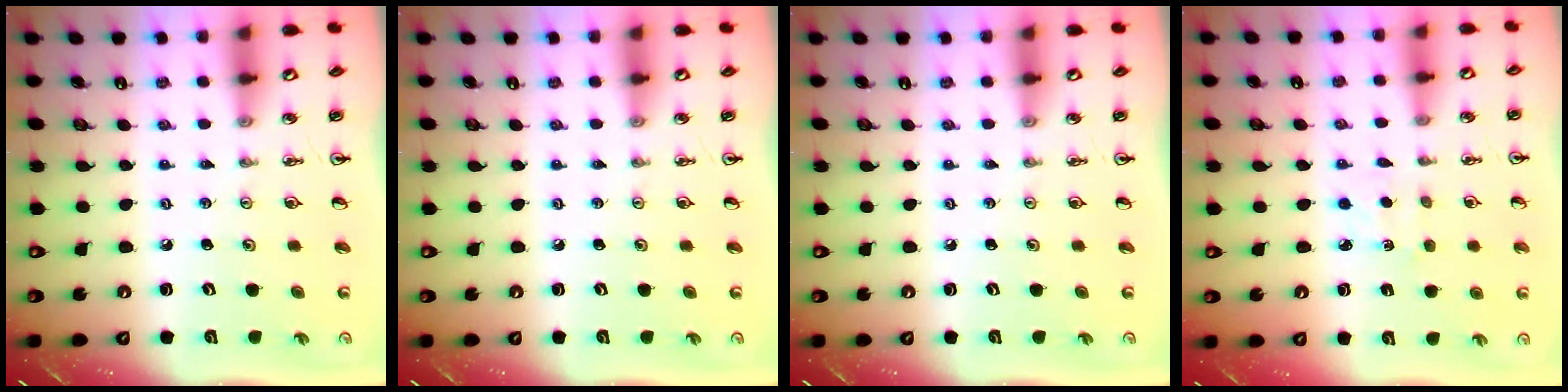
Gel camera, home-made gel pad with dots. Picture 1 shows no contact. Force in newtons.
{"total": 0.0}
{"total": 0.0}
{"total": 2.2, "press": 2.2, "slide": 0.3}